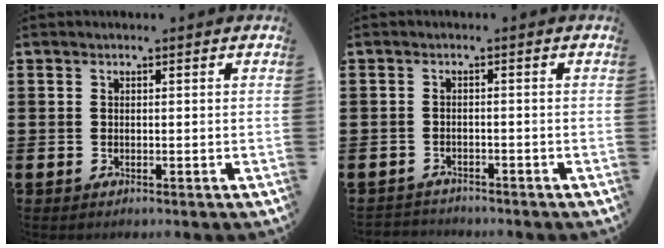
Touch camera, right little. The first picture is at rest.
{"total": 1.3, "force": [-1.3, 0.1, -0.2], "torque": [0.000, 0.004, -0.029]}